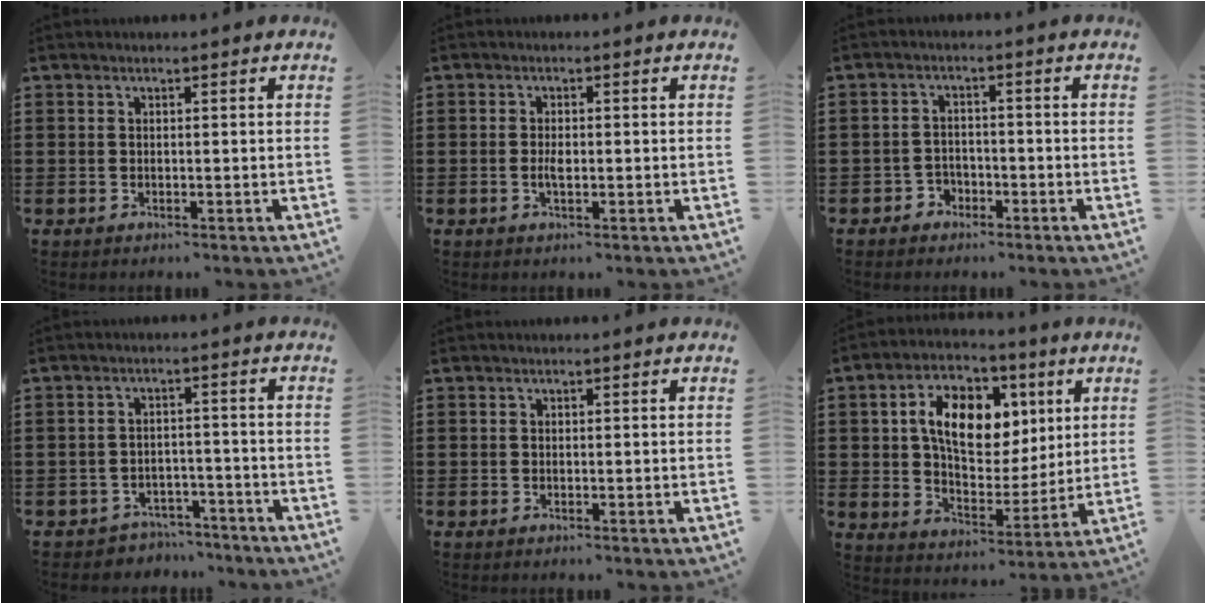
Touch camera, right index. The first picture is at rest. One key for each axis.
{"total": 1.9, "fx": -0.3, "fy": 0.8, "fz": 1.7, "tx": -0.039, "ty": -0.001, "tz": -0.008}
{"total": 2.4, "fx": -1.8, "fy": 1.6, "fz": 0.1, "tx": -0.010, "ty": 0.004, "tz": -0.040}
{"total": 3.2, "fx": -3.0, "fy": 1.1, "fz": 0.0, "tx": -0.009, "ty": 0.004, "tz": -0.064}
{"total": 0.0}
{"total": 11.0, "fx": 3.4, "fy": 6.9, "fz": 7.8, "tx": -0.150, "ty": 0.013, "tz": 0.057}